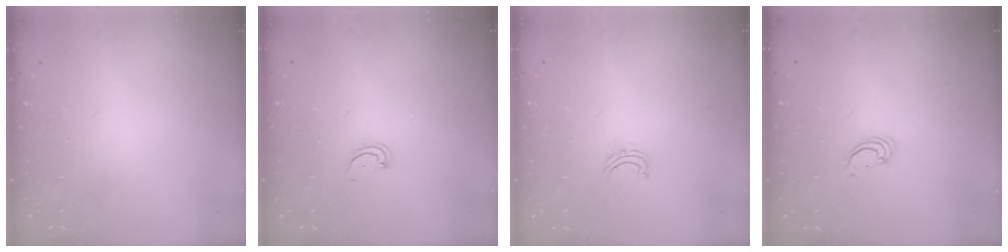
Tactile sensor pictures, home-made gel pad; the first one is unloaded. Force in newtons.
{"total": 2.7, "press": 2.7, "slide": 0.3}
{"total": 4.3, "press": 4.3, "slide": 0.3}
{"total": 2.2, "press": 2.2, "slide": 0.2}